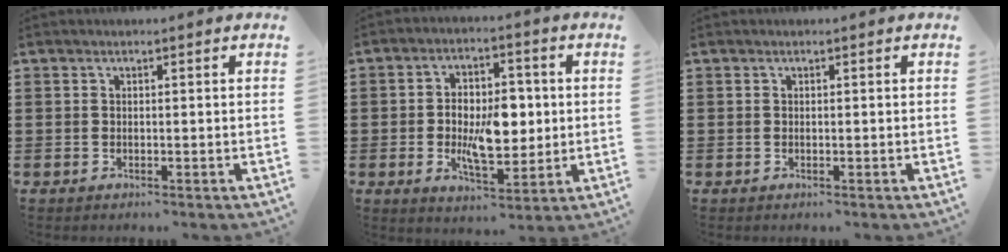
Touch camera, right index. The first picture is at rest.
{"total": 8.9, "force": [-0.3, 4.7, 7.5], "torque": [-0.125, 0.000, -0.012]}
{"total": 0.0}